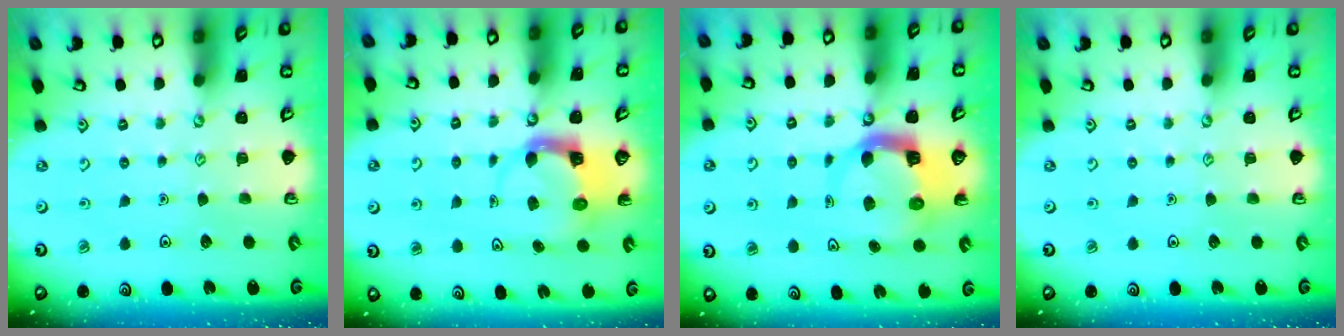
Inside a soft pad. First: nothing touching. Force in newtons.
{"total": 4.0, "press": 4.0, "slide": 0.5}
{"total": 6.8, "press": 6.7, "slide": 1.0}
{"total": 0.0}